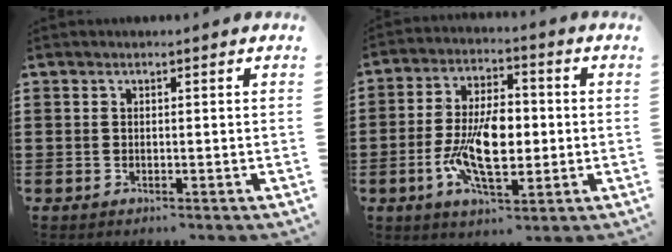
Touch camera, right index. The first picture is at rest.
{"total": 10.5, "force": [-1.4, 5.3, 8.9], "torque": [-0.196, 0.001, -0.030]}